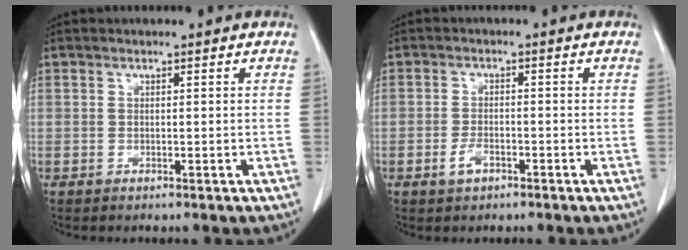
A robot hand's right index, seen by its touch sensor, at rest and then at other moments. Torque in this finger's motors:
{"motor_torque": [0.01, 0.00, -0.01, -0.01]}